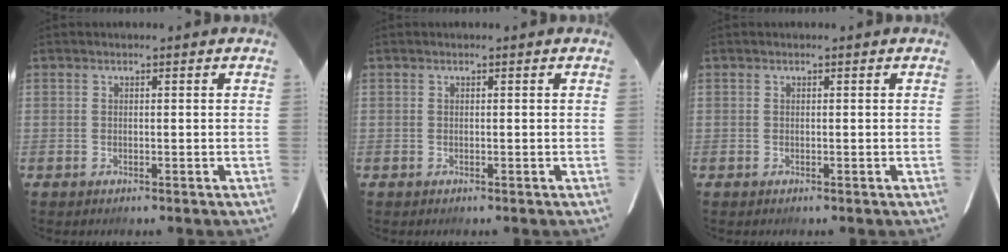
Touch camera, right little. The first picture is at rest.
{"total": 0.0}
{"total": 0.0}